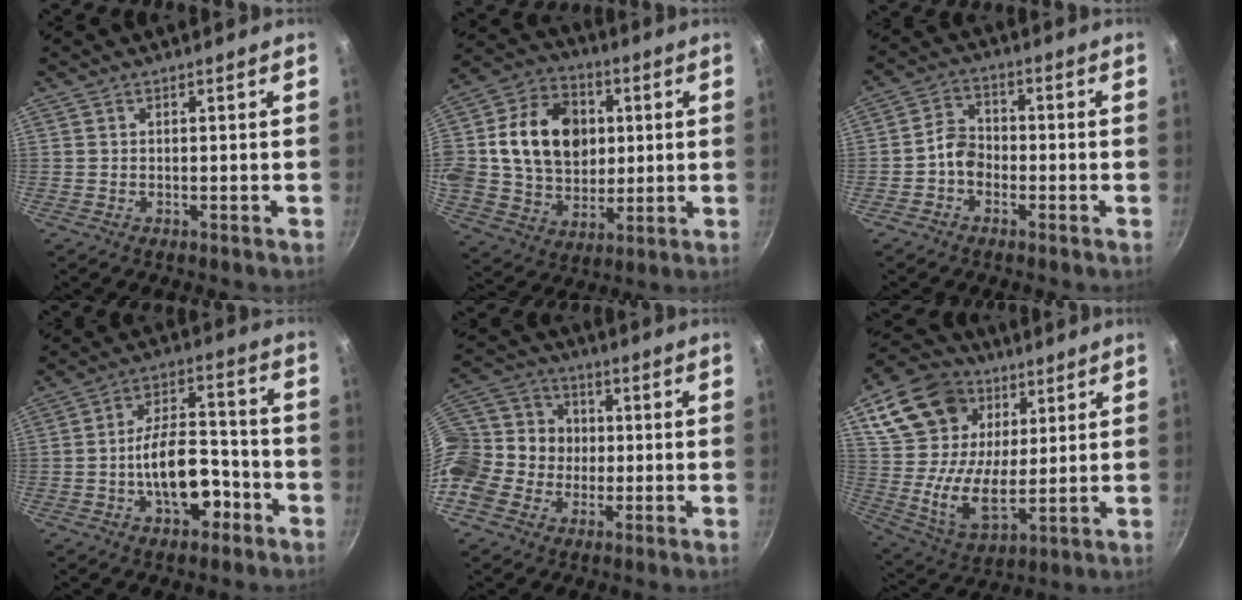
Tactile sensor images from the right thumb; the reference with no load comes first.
{"total": 21.1, "force": [3.0, 16.4, 12.9], "torque": [-0.196, 0.016, 0.049]}
{"total": 4.9, "force": [-1.9, 3.8, 2.6], "torque": [-0.026, 0.026, -0.043]}
{"total": 12.9, "force": [-4.9, 7.0, 9.7], "torque": [-0.124, 0.057, -0.075]}
{"total": 16.6, "force": [-2.2, 14.3, 8.0], "torque": [-0.141, 0.039, -0.048]}
{"total": 20.7, "force": [8.6, 14.5, 11.9], "torque": [-0.208, -0.024, 0.161]}